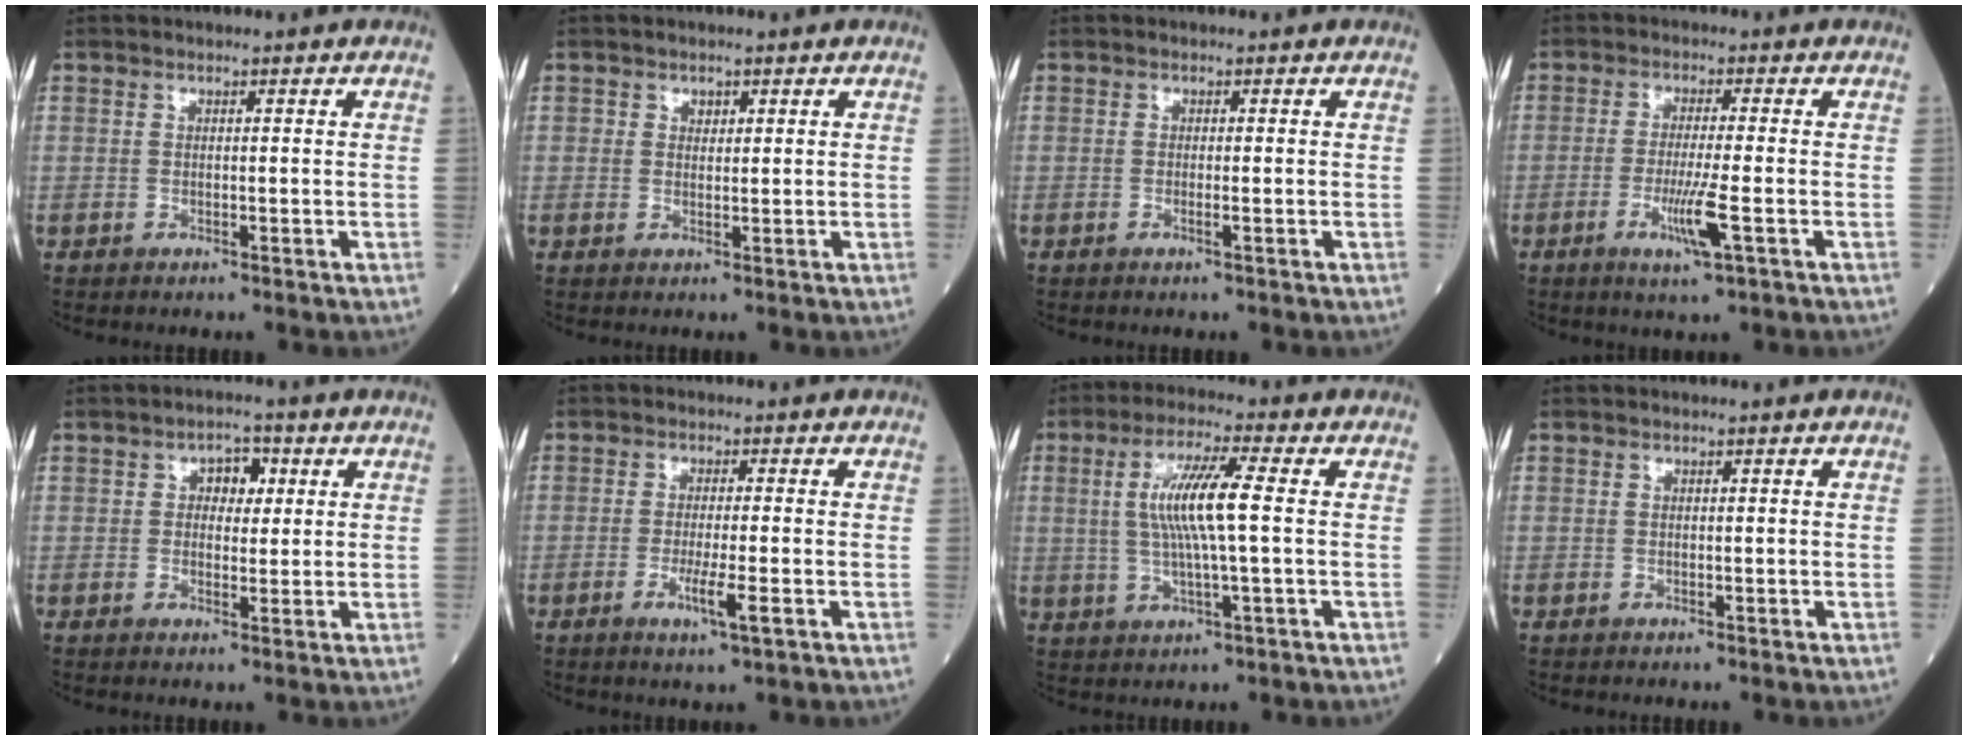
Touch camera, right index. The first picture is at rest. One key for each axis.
{"total": 1.3, "fx": 0.6, "fy": 1.0, "fz": 0.5, "tx": -0.001, "ty": 0.000, "tz": 0.008}
{"total": 0.7, "fx": -0.3, "fy": -0.1, "fz": 0.7, "tx": -0.013, "ty": 0.000, "tz": -0.006}
{"total": 5.8, "fx": -2.1, "fy": -0.2, "fz": 5.4, "tx": -0.104, "ty": -0.014, "tz": -0.040}
{"total": 3.5, "fx": 1.0, "fy": 2.3, "fz": 2.4, "tx": -0.029, "ty": 0.010, "tz": 0.013}
{"total": 4.2, "fx": -1.6, "fy": 0.0, "fz": 3.9, "tx": -0.071, "ty": -0.009, "tz": -0.028}
{"total": 8.9, "fx": 1.0, "fy": 0.3, "fz": 8.8, "tx": -0.176, "ty": 0.005, "tz": 0.018}
{"total": 0.0}